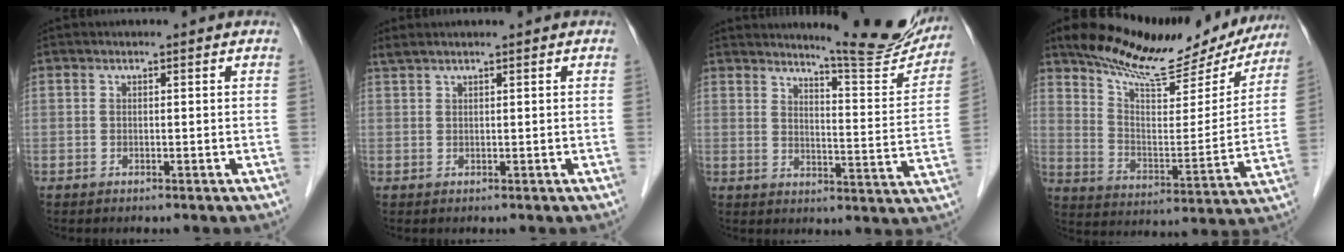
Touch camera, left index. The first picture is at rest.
{"total": 1.5, "force": [1.3, -0.1, 0.9], "torque": [-0.019, 0.016, 0.030]}
{"total": 13.8, "force": [13.0, 0.6, 4.6], "torque": [-0.057, -0.062, 0.157]}
{"total": 21.2, "force": [18.6, 5.4, 8.6], "torque": [-0.134, -0.012, 0.268]}